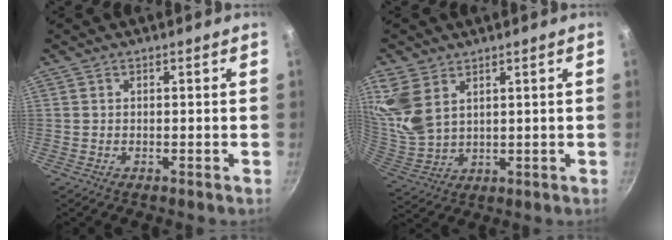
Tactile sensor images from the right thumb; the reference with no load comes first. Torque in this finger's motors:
{"motor_torque": [1.30, 1.25, 1.08, 0.79, 0.16]}